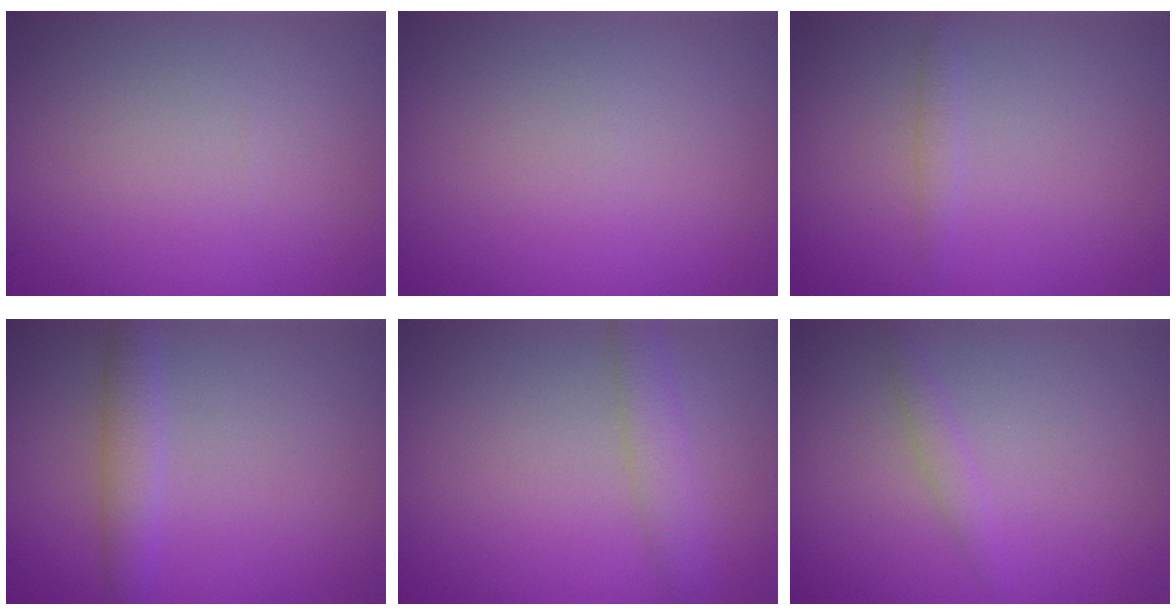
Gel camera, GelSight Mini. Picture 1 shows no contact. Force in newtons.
{"total": 0.0}
{"total": 0.9, "press": 0.9, "slide": 0.1}
{"total": 2.2, "press": 2.2, "slide": 0.0}
{"total": 2.2, "press": 2.2, "slide": 0.1}
{"total": 1.1, "press": 1.1, "slide": 0.0}